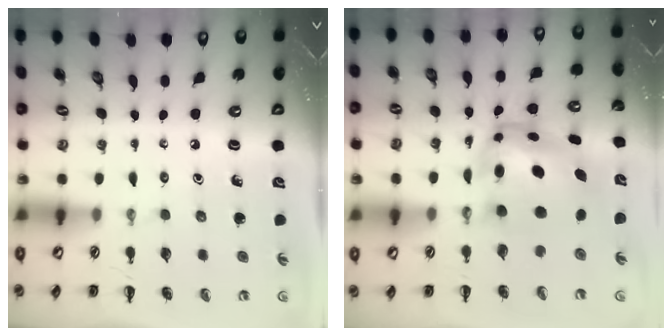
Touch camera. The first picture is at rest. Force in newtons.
{"total": 6.7, "press": 6.5, "slide": 1.5}